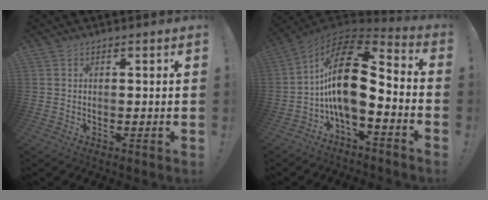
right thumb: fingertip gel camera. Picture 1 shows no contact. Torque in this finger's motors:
{"motor_torque": [2.39, 2.62, 1.52, -1.25, 0.61]}